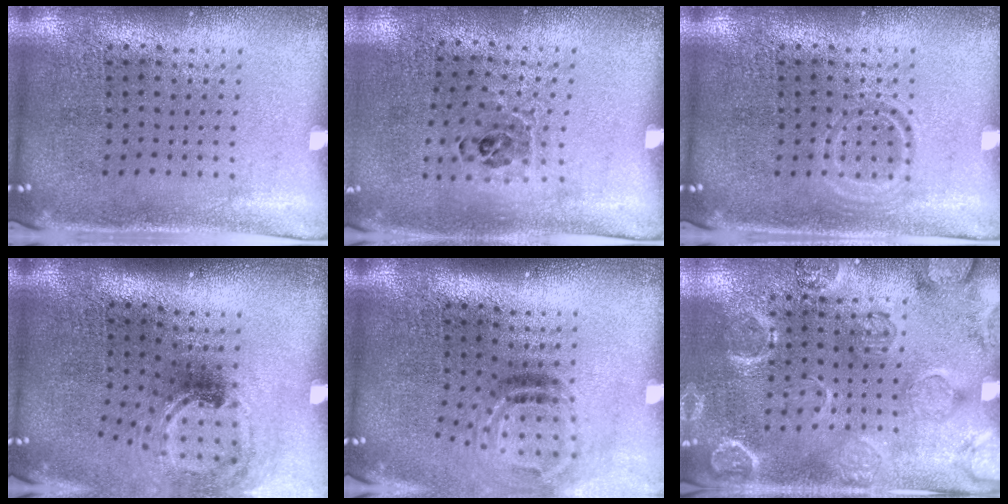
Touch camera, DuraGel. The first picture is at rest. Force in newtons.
{"total": 0.9, "press": 0.8, "slide": 0.3}
{"total": 1.4, "press": 1.3, "slide": 0.4}
{"total": 1.6, "press": 1.2, "slide": 1.1}
{"total": 2.0, "press": 1.3, "slide": 1.6}
{"total": 2.4, "press": 2.2, "slide": 0.8}